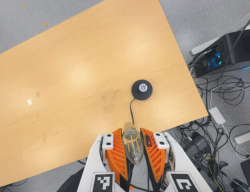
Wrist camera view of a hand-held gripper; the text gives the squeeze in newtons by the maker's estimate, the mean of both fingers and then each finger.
{"total": 21.0, "left": 23.1, "right": 19.0}